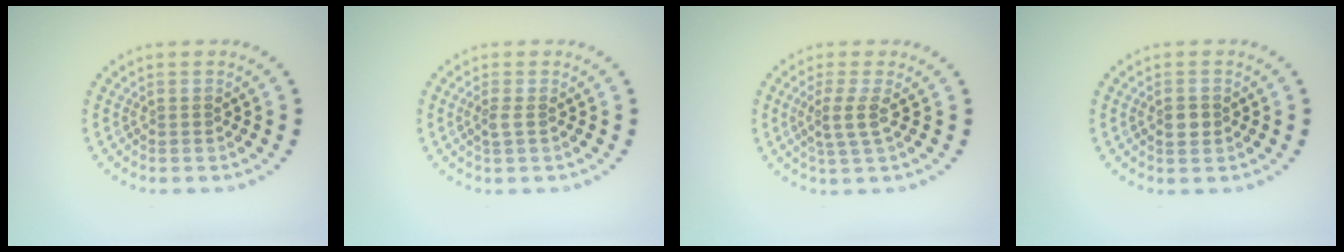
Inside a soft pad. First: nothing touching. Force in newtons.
{"total": 0.9, "press": 0.7, "slide": 0.6}
{"total": 2.3, "press": 1.7, "slide": 1.5}
{"total": 1.5, "press": 1.4, "slide": 0.3}